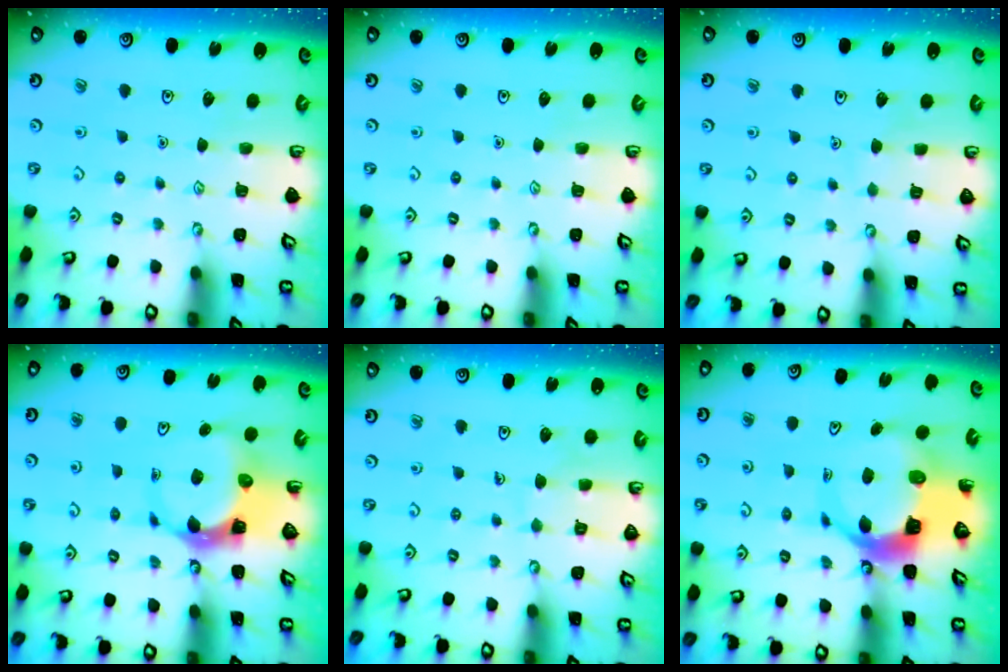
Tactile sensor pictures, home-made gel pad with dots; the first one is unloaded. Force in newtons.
{"total": 0.0}
{"total": 2.7, "press": 2.7, "slide": 0.2}
{"total": 5.5, "press": 5.5, "slide": 0.9}
{"total": 5.1, "press": 5.1, "slide": 0.5}
{"total": 11.0, "press": 10.8, "slide": 1.6}